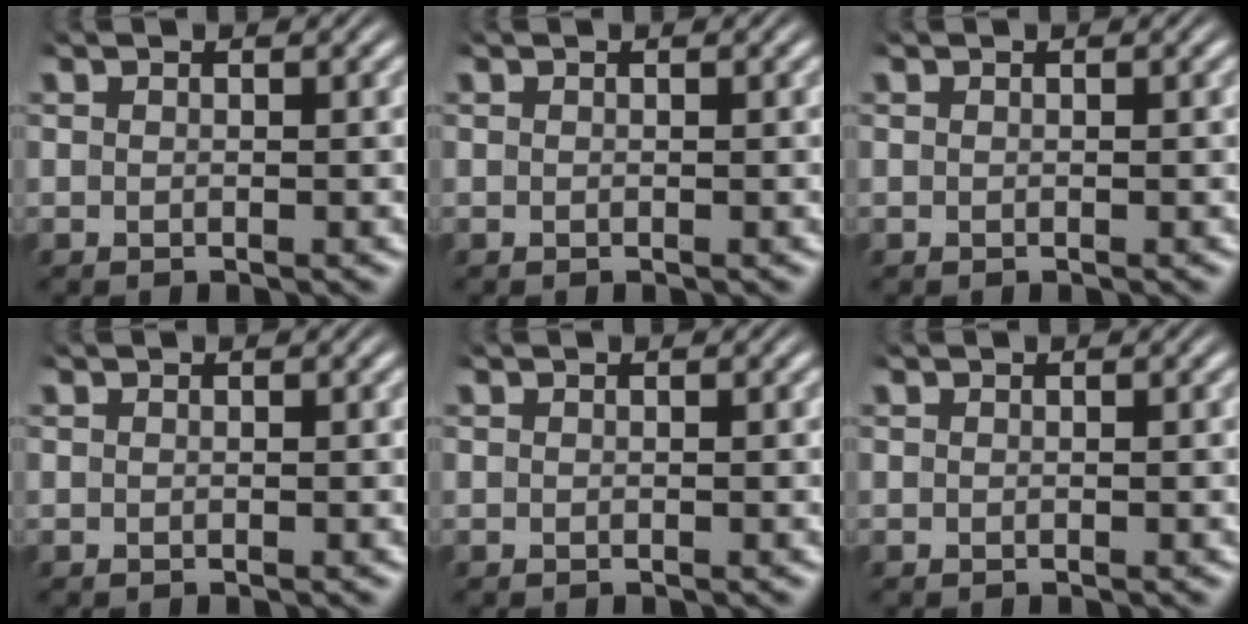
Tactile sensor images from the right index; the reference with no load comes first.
{"total": 0.0}
{"total": 0.0}
{"total": 0.0}
{"total": 0.0}
{"total": 0.0}